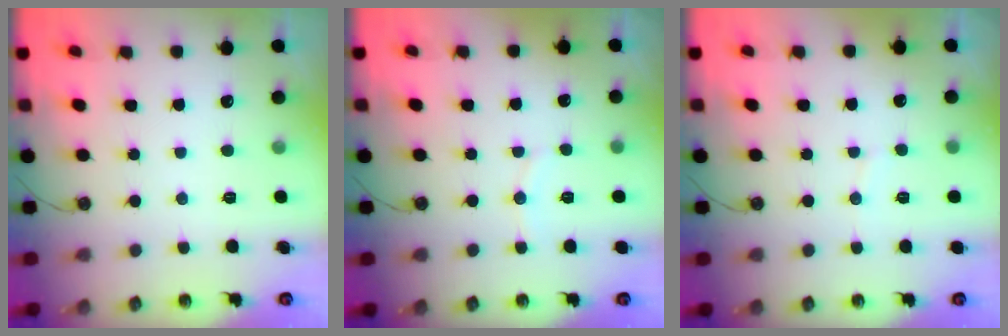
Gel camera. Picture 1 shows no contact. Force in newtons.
{"total": 4.7, "press": 4.6, "slide": 0.8}
{"total": 2.5, "press": 2.5, "slide": 0.2}